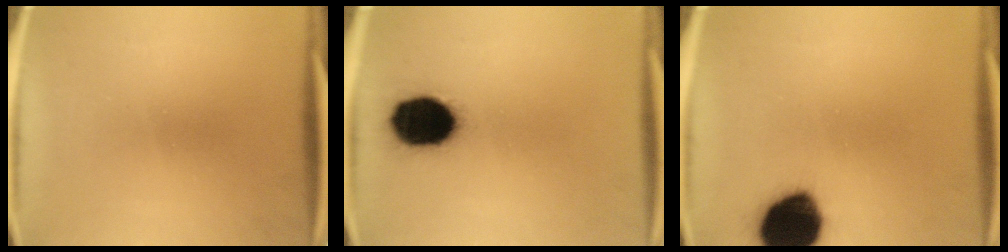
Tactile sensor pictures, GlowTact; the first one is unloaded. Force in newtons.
{"total": 16.0}
{"total": 18.2}